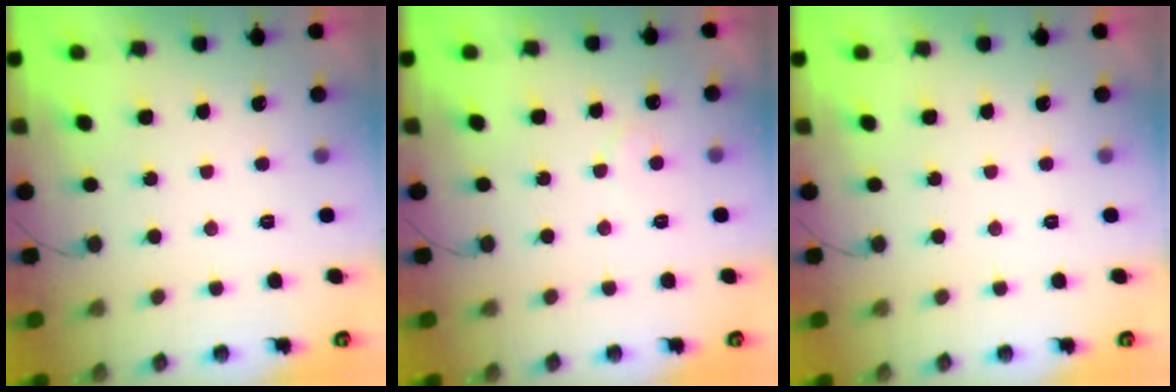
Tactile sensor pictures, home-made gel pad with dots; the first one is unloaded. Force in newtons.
{"total": 5.4, "press": 5.4, "slide": 0.3}
{"total": 0.0}